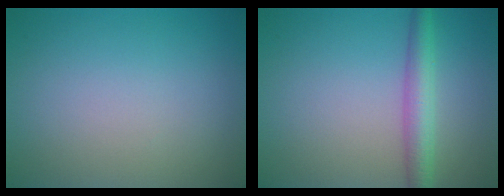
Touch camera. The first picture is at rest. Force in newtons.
{"total": 3.5, "press": 3.5, "slide": 0.1}